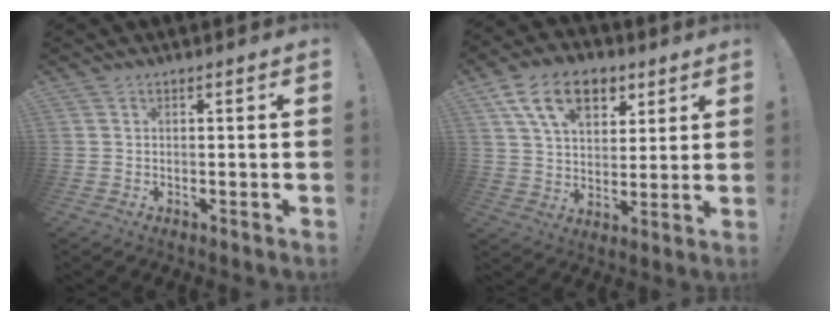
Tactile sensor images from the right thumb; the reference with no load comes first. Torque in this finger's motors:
{"motor_torque": [1.79, 1.89, 0.96, 0.32, 0.09]}